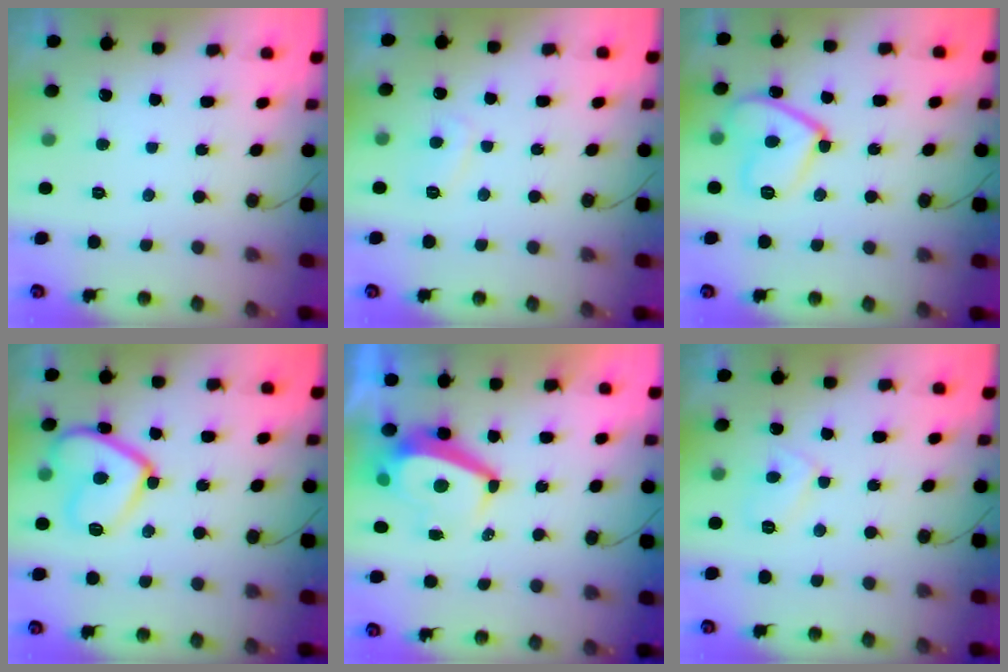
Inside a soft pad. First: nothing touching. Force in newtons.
{"total": 2.9, "press": 2.9, "slide": 0.1}
{"total": 12.2, "press": 12.1, "slide": 0.9}
{"total": 14.2, "press": 14.1, "slide": 1.2}
{"total": 7.2, "press": 7.2, "slide": 0.7}
{"total": 5.2, "press": 5.2, "slide": 0.3}